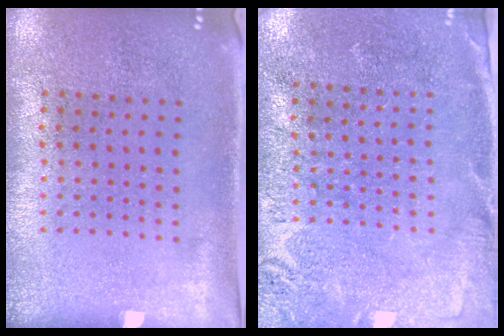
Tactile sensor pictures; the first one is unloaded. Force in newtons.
{"total": 2.7, "press": 2.6, "slide": 0.6}